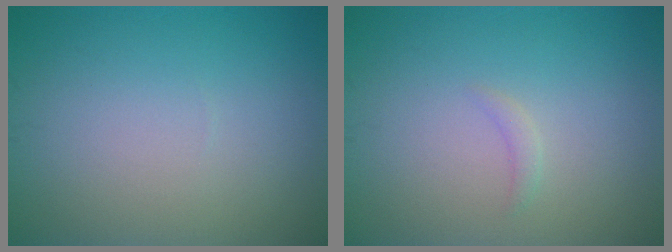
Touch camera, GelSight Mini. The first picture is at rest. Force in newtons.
{"total": 0.8, "press": 0.7, "slide": 0.2}